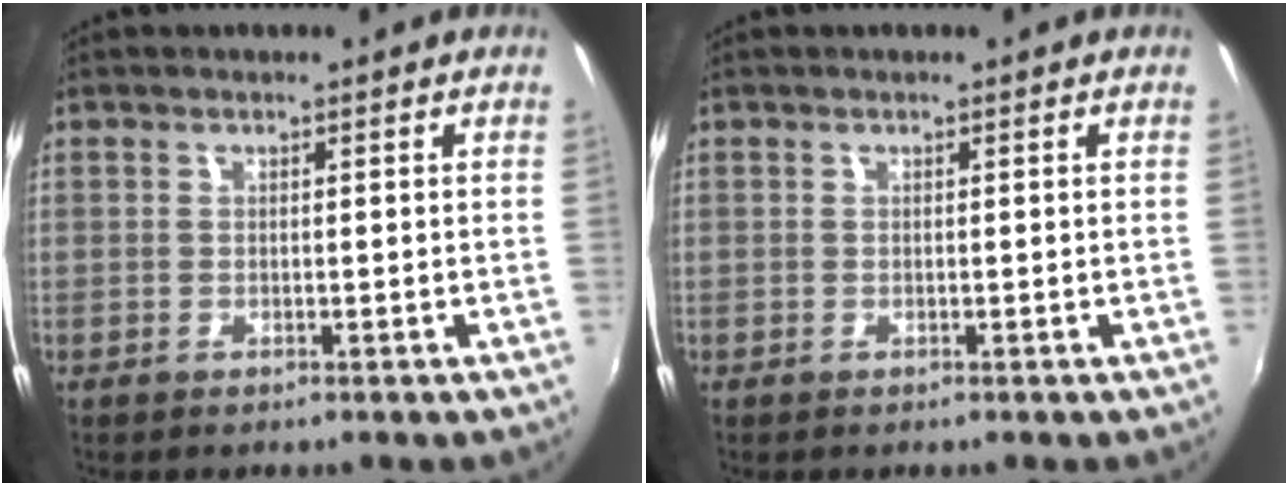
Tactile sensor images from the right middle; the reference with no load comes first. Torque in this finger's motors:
{"motor_torque": [0.00, 0.00, 0.00, 0.00]}